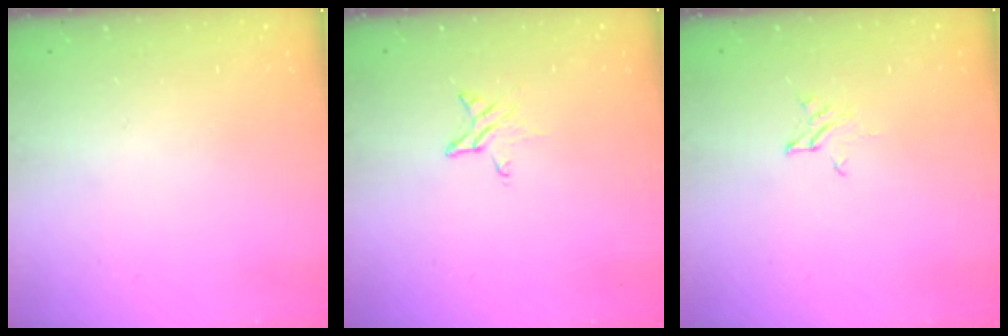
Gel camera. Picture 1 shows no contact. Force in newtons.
{"total": 4.1, "press": 4.1, "slide": 0.4}
{"total": 2.5, "press": 2.5, "slide": 0.1}